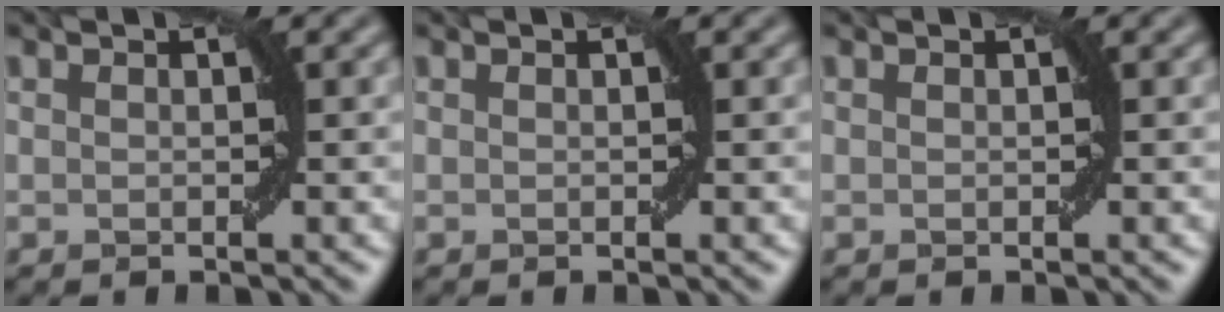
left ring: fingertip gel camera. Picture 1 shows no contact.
{"total": 0.0}
{"total": 0.0}